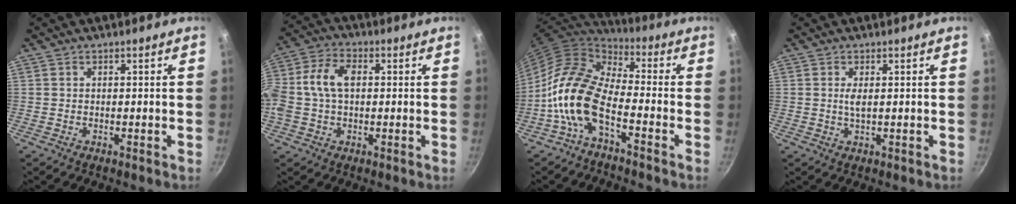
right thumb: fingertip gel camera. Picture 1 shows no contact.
{"total": 10.6, "force": [0.8, 6.7, 8.2], "torque": [-0.162, 0.028, 0.000]}
{"total": 14.4, "force": [-5.3, 7.0, 11.4], "torque": [-0.207, 0.050, -0.123]}
{"total": 1.9, "force": [0.4, 0.5, 1.8], "torque": [-0.039, -0.003, 0.009]}